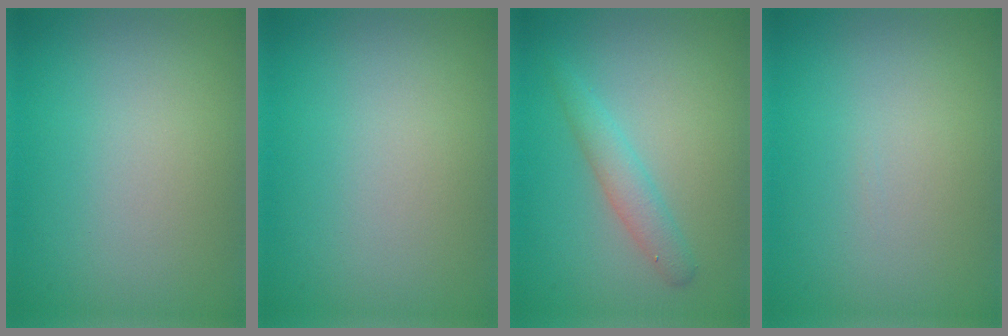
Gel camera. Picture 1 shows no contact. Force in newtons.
{"total": 0.0}
{"total": 2.1, "press": 2.1, "slide": 0.2}
{"total": 0.0}